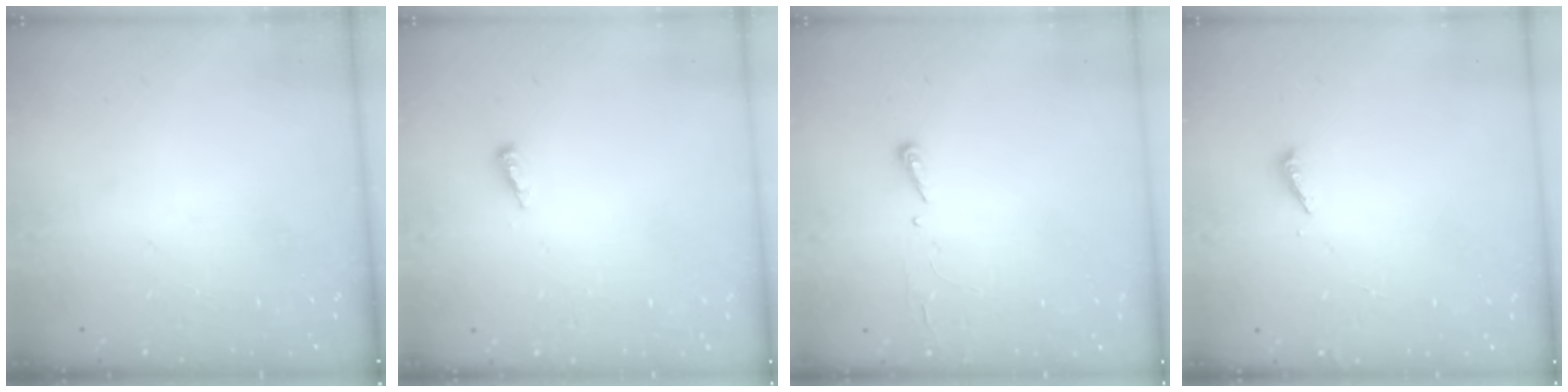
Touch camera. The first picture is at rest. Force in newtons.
{"total": 3.1, "press": 3.1, "slide": 0.3}
{"total": 2.9, "press": 2.9, "slide": 0.4}
{"total": 2.0, "press": 2.0, "slide": 0.2}